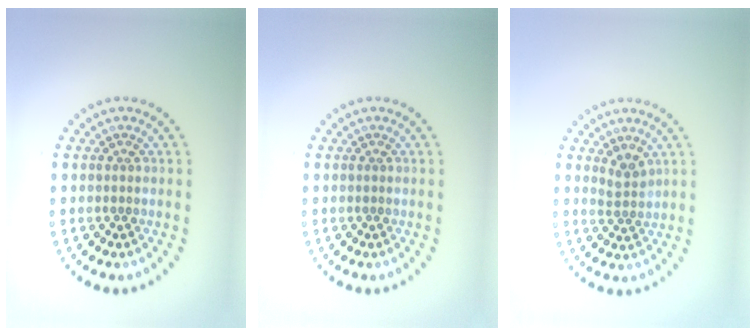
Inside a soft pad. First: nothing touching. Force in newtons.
{"total": 0.0}
{"total": 1.7, "press": 1.3, "slide": 1.2}